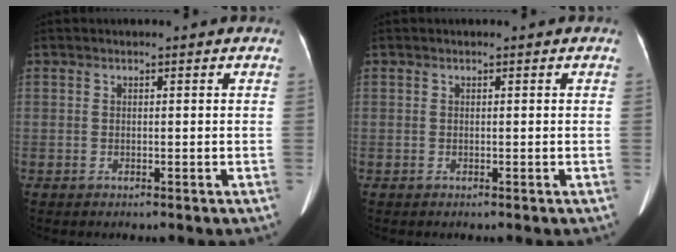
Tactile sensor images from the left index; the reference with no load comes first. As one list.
[{"total": 0.0}]